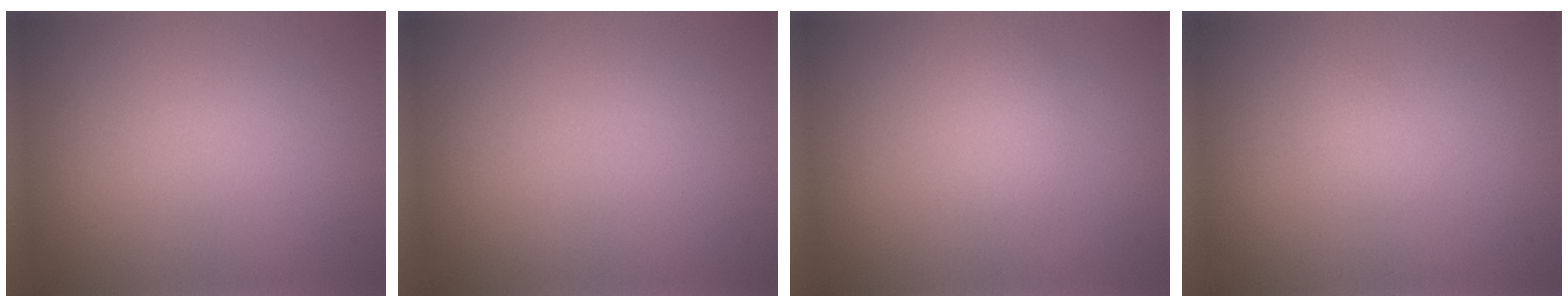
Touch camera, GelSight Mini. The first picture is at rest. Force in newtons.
{"total": 0.0}
{"total": 1.2, "press": 1.2, "slide": 0.1}
{"total": 0.7, "press": 0.7, "slide": 0.1}